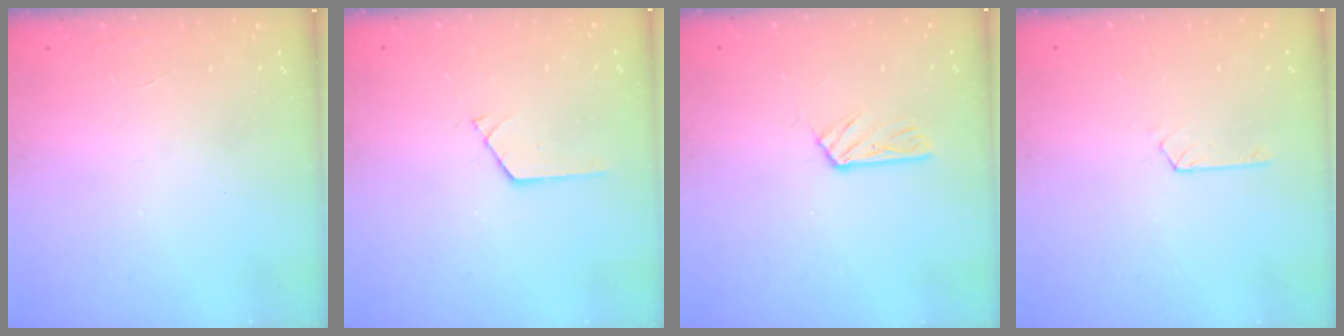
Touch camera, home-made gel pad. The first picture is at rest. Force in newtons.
{"total": 0.9, "press": 0.9, "slide": 0.1}
{"total": 4.0, "press": 4.0, "slide": 0.2}
{"total": 1.9, "press": 1.9, "slide": 0.2}